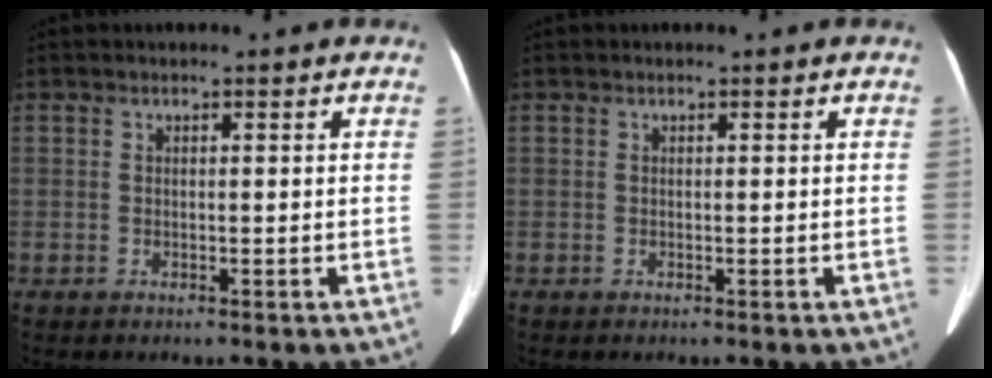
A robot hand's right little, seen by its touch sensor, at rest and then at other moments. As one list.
[{"total": 0.0}]